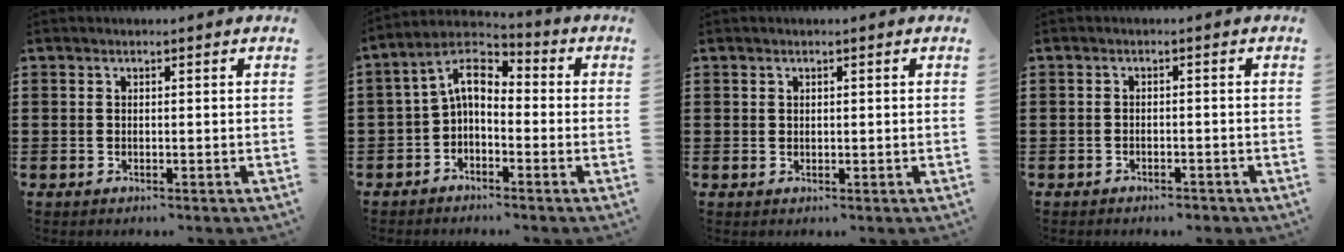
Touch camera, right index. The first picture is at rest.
{"total": 5.6, "force": [0.1, 2.7, 4.8], "torque": [-0.120, -0.008, -0.011]}
{"total": 0.6, "force": [0.3, 0.5, 0.1], "torque": [-0.004, 0.003, 0.007]}
{"total": 1.5, "force": [-1.5, 0.1, 0.2], "torque": [-0.008, -0.001, -0.030]}